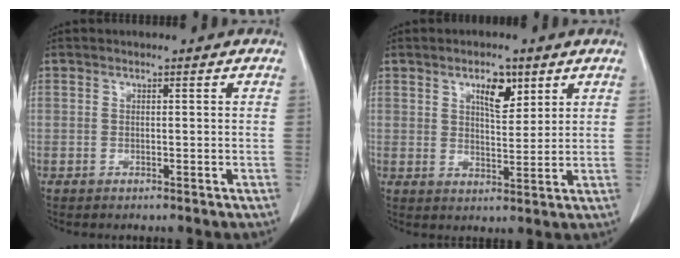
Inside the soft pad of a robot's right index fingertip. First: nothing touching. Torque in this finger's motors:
{"motor_torque": [0.23, 0.27, 0.09, 0.08]}